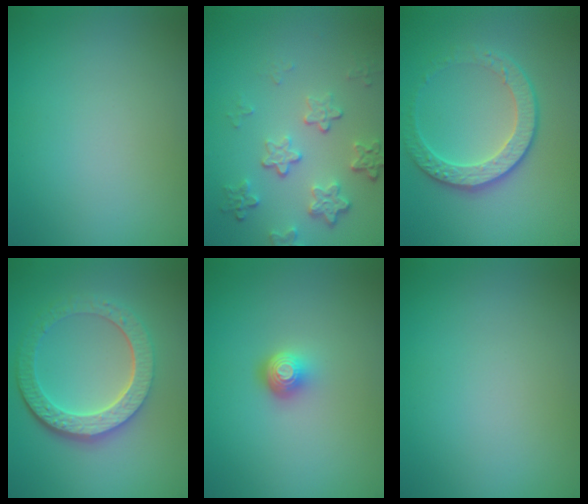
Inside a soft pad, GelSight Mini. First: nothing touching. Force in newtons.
{"total": 4.0, "press": 3.1, "slide": 2.5}
{"total": 3.8, "press": 3.4, "slide": 1.8}
{"total": 6.1, "press": 4.6, "slide": 4.0}
{"total": 2.3, "press": 1.4, "slide": 1.8}
{"total": 0.0}